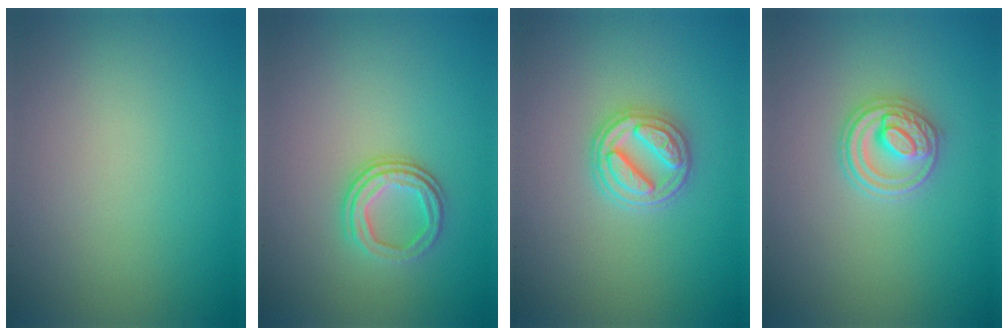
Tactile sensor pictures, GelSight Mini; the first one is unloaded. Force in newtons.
{"total": 2.9, "press": 2.3, "slide": 1.7}
{"total": 3.6, "press": 3.3, "slide": 1.4}
{"total": 3.2, "press": 3.0, "slide": 1.0}